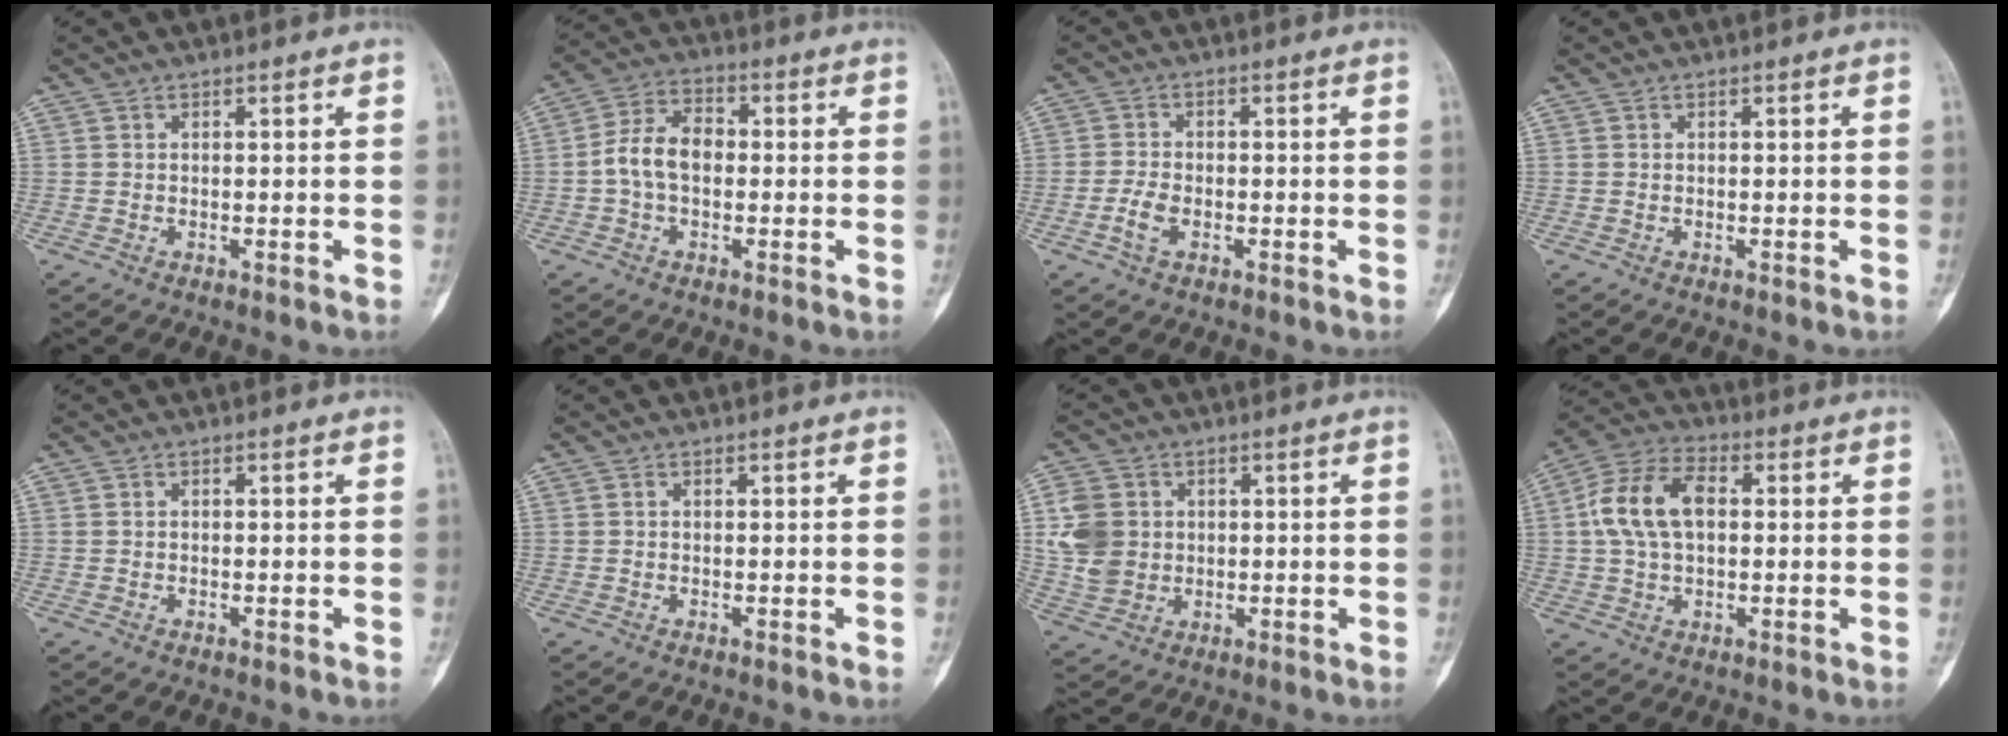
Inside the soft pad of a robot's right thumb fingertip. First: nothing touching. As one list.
[{"total": 8.1, "force": [-0.7, 5.4, 6.0], "torque": [-0.108, 0.028, -0.022]}, {"total": 6.4, "force": [-2.6, 3.8, 4.4], "torque": [-0.093, 0.016, -0.054]}, {"total": 0.0}, {"total": 0.0}, {"total": 0.0}, {"total": 9.1, "force": [1.3, 7.7, 4.6], "torque": [-0.081, -0.001, 0.031]}, {"total": 11.9, "force": [1.5, 7.2, 9.3], "torque": [-0.182, 0.026, 0.022]}]